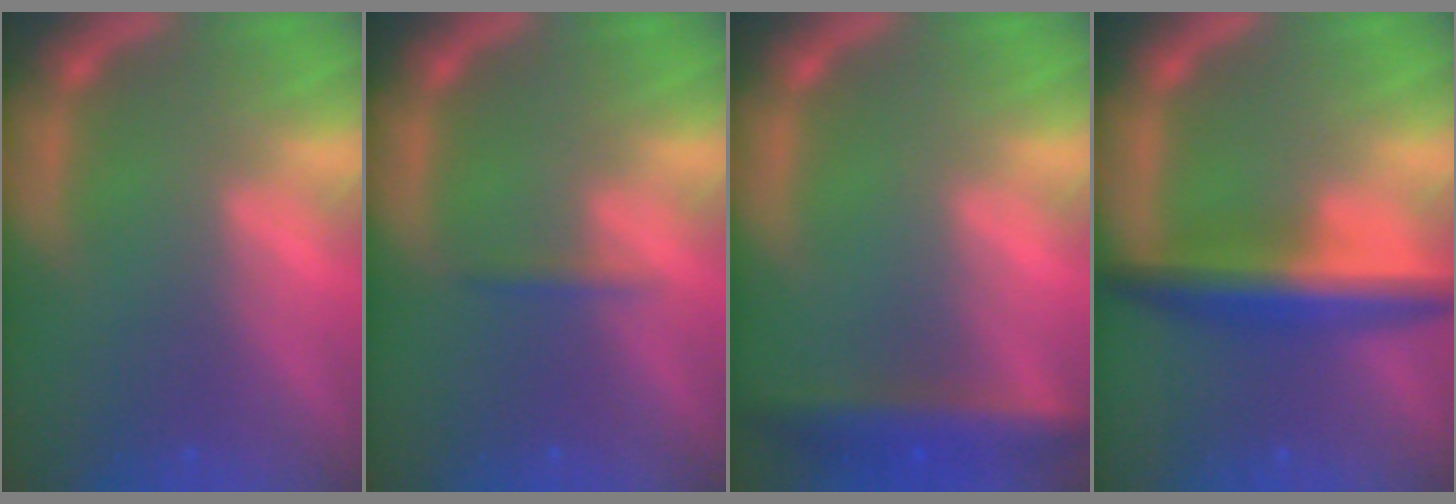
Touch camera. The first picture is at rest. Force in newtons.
{"total": 0.9}
{"total": 5.0}
{"total": 6.0}